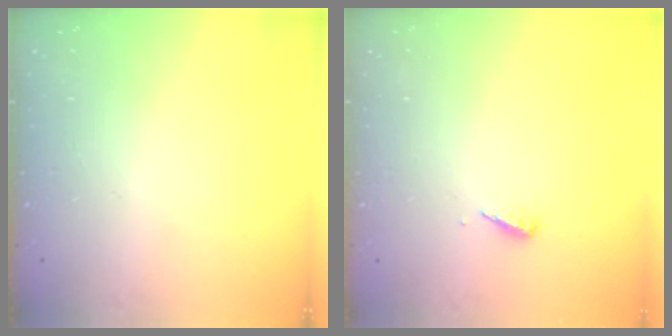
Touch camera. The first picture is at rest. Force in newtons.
{"total": 2.8, "press": 2.8, "slide": 0.2}